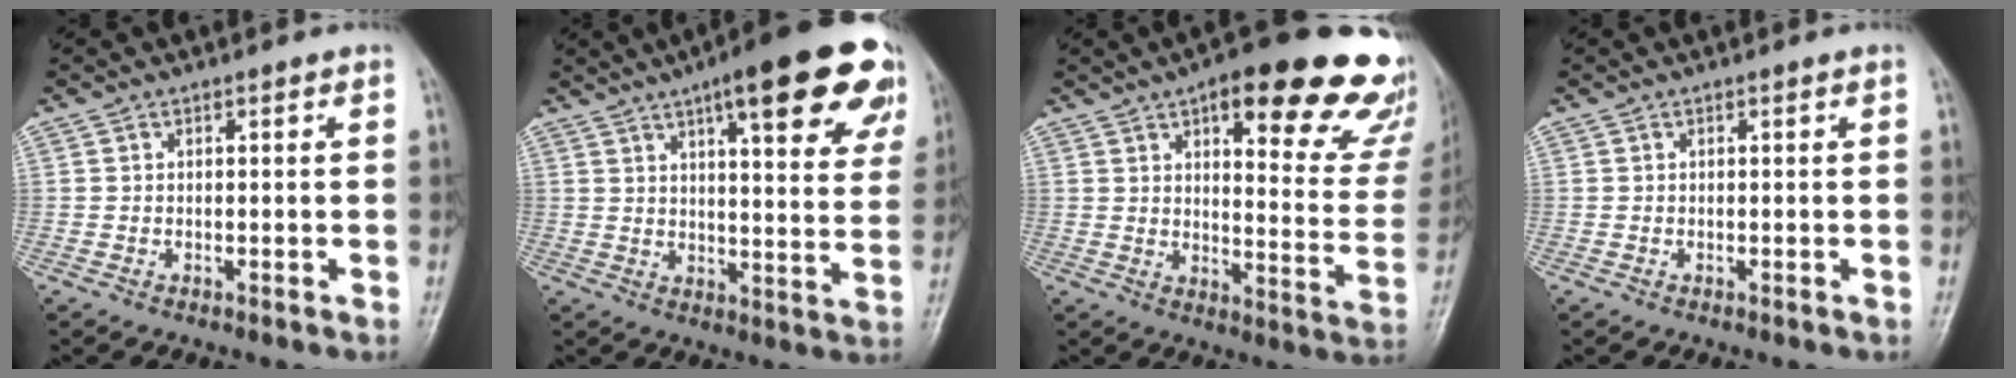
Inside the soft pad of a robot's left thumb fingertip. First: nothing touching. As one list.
[{"total": 23.3, "force": [13.0, 6.3, 18.3], "torque": [-0.218, -0.023, 0.162]}, {"total": 26.9, "force": [16.5, 8.9, 19.2], "torque": [-0.198, -0.063, 0.201]}, {"total": 0.0}]